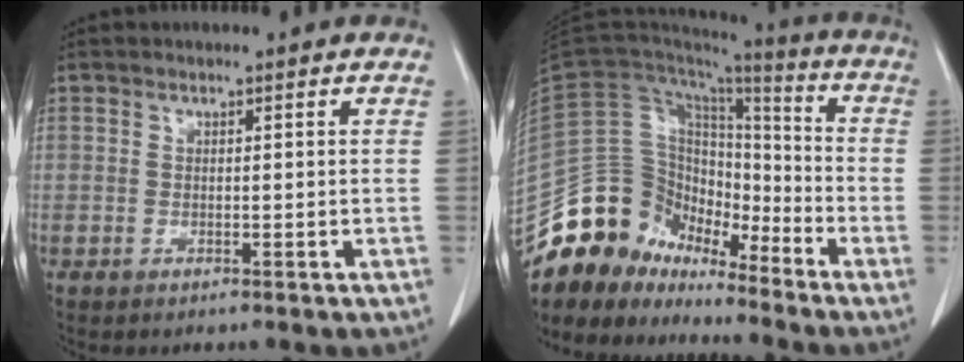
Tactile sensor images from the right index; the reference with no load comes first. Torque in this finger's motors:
{"motor_torque": [0.59, -0.63, 0.16, -0.01]}